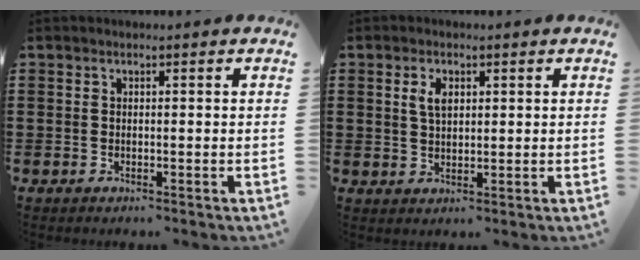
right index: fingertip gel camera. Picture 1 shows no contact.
{"total": 3.2, "force": [1.1, 1.7, 2.5], "torque": [-0.055, 0.007, 0.018]}